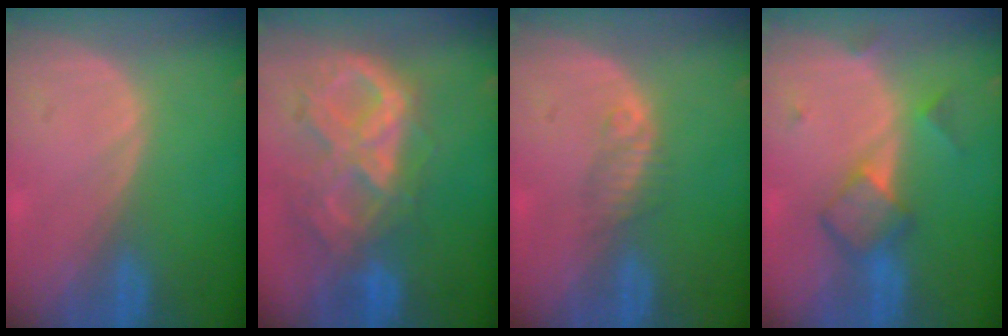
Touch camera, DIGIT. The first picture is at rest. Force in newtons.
{"total": 10.5, "press": 9.0, "slide": 5.5}
{"total": 2.2, "press": 1.9, "slide": 1.0}
{"total": 5.3, "press": 5.3, "slide": 0.8}